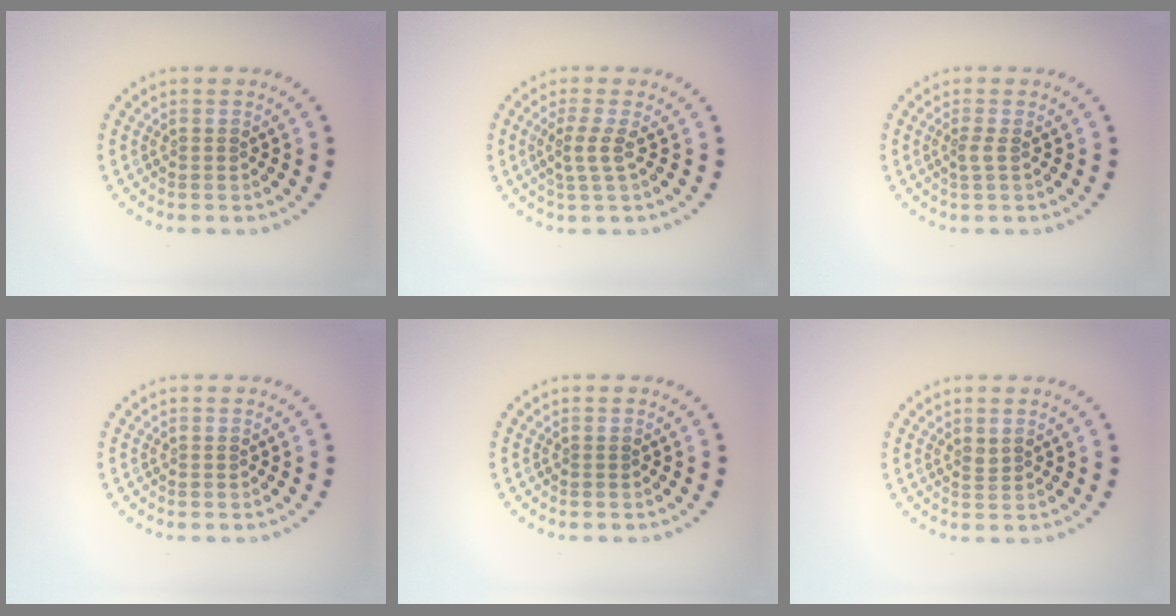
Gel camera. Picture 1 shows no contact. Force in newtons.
{"total": 2.2, "press": 1.6, "slide": 1.5}
{"total": 0.9, "press": 0.6, "slide": 0.7}
{"total": 0.0}
{"total": 0.0}
{"total": 0.7, "press": 0.6, "slide": 0.3}